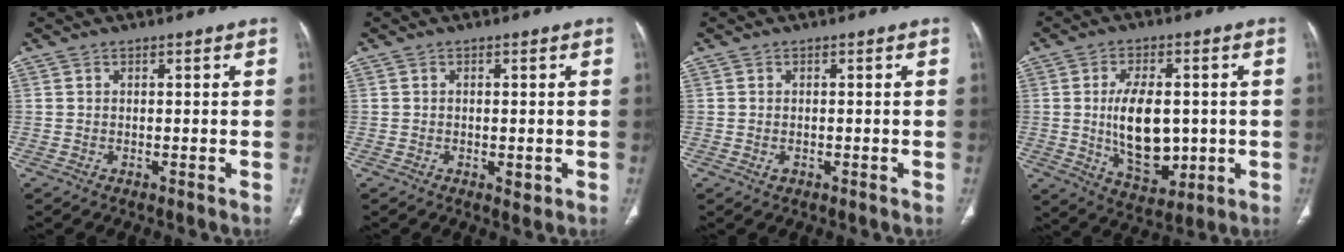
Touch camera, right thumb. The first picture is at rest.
{"total": 1.8, "force": [-0.4, 1.0, 1.4], "torque": [-0.016, -0.002, -0.003]}
{"total": 1.1, "force": [-0.3, 0.8, 0.7], "torque": [-0.012, 0.004, -0.002]}
{"total": 13.4, "force": [-0.2, 7.6, 11.0], "torque": [-0.162, -0.012, 0.013]}